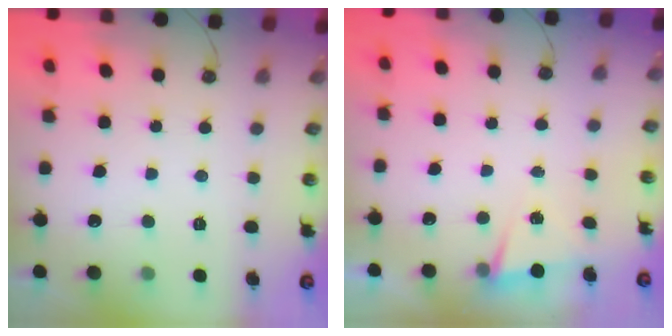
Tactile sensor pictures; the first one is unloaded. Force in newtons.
{"total": 2.7, "press": 1.5, "slide": 2.2}